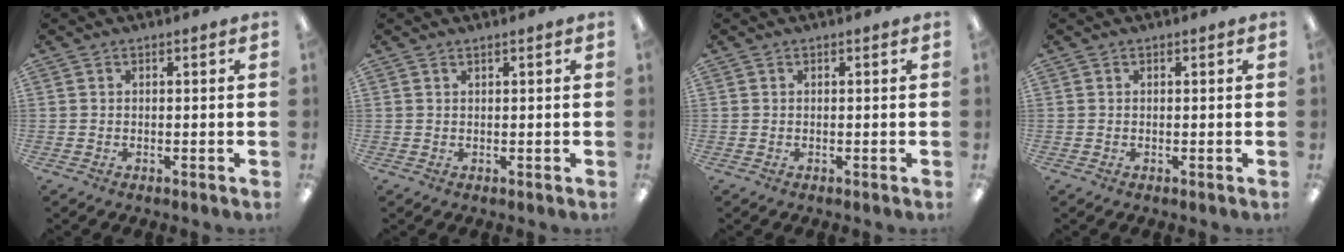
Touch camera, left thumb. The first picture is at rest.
{"total": 0.6, "force": [0.5, 0.1, 0.2], "torque": [-0.006, 0.001, 0.009]}
{"total": 0.0}
{"total": 0.0}